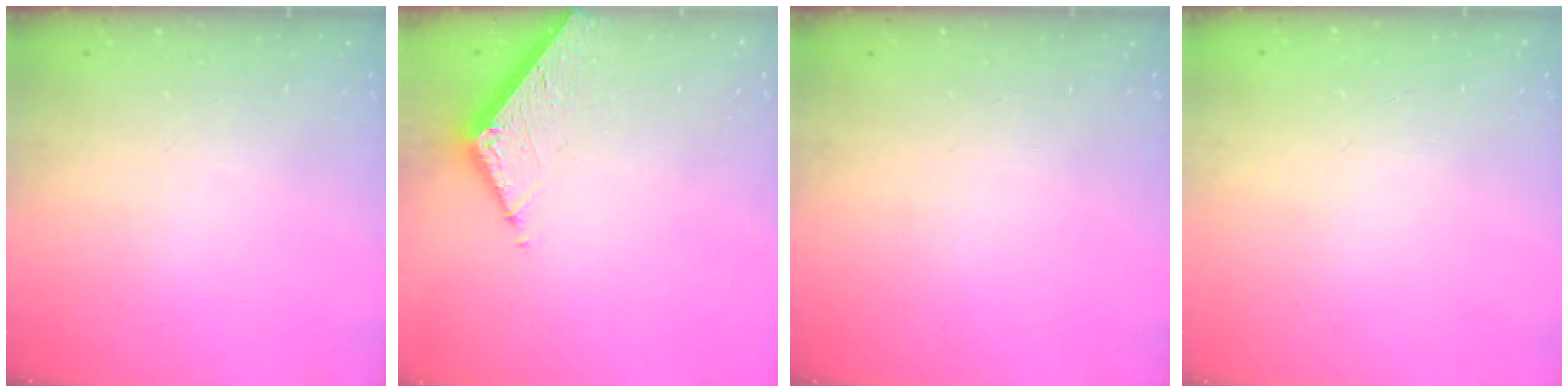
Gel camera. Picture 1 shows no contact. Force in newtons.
{"total": 5.9, "press": 5.9, "slide": 0.4}
{"total": 0.0}
{"total": 0.0}